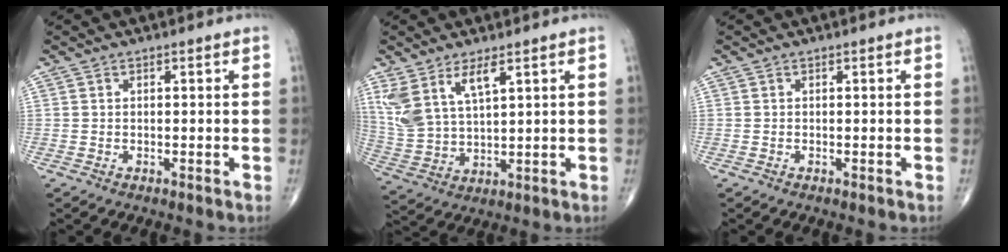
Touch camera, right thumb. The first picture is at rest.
{"total": 9.4, "force": [5.2, 3.5, 6.9], "torque": [-0.153, -0.019, 0.116]}
{"total": 0.0}